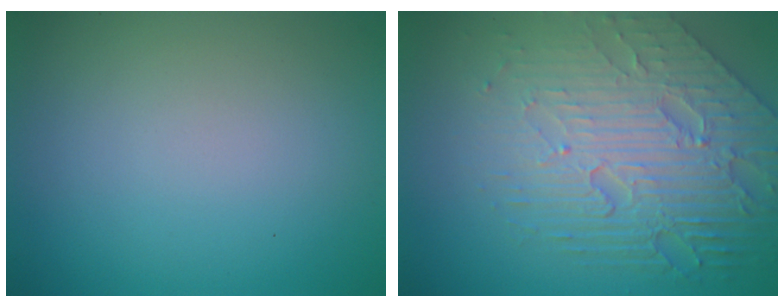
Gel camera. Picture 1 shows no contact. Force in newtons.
{"total": 8.4, "press": 5.6, "slide": 6.2}